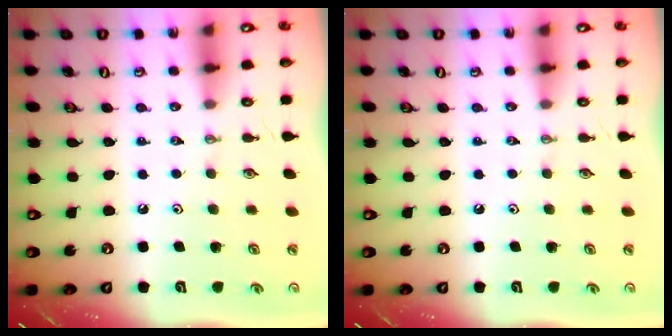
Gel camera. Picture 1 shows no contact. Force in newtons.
{"total": 0.0}